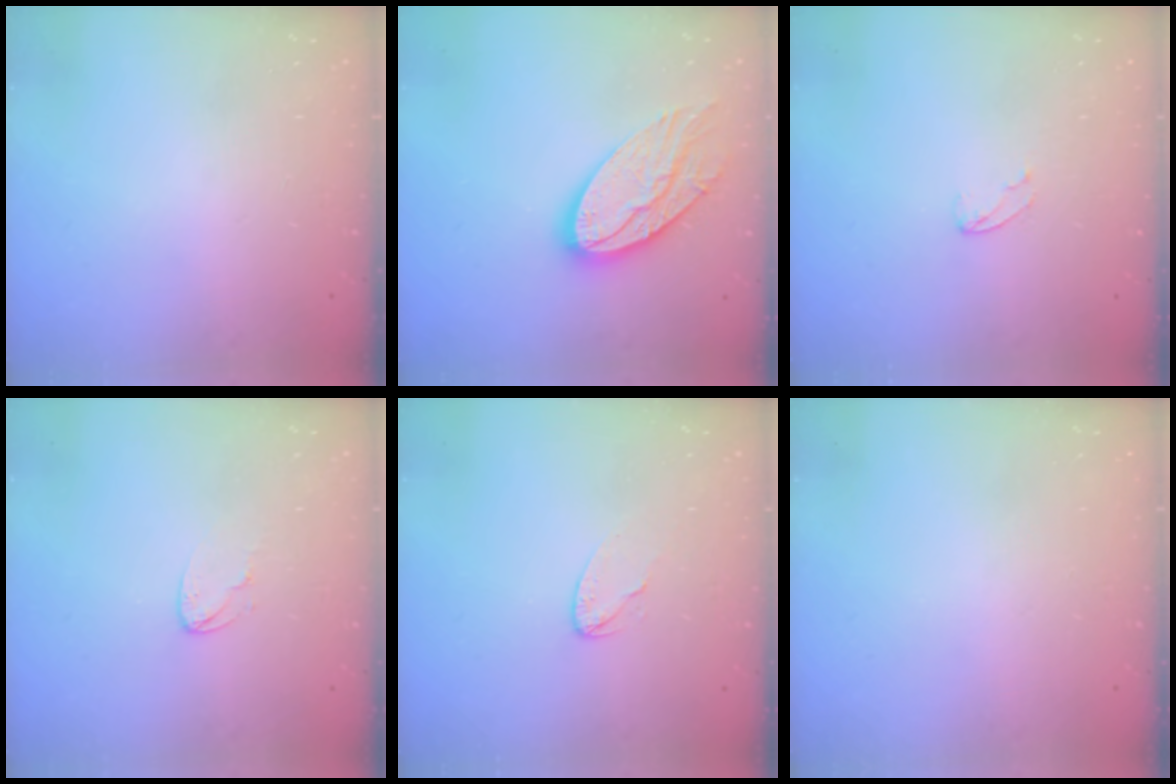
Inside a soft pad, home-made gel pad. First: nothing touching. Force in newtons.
{"total": 16.6, "press": 16.6, "slide": 1.2}
{"total": 3.2, "press": 3.2, "slide": 0.3}
{"total": 4.2, "press": 4.2, "slide": 0.4}
{"total": 4.6, "press": 4.6, "slide": 0.4}
{"total": 0.0}